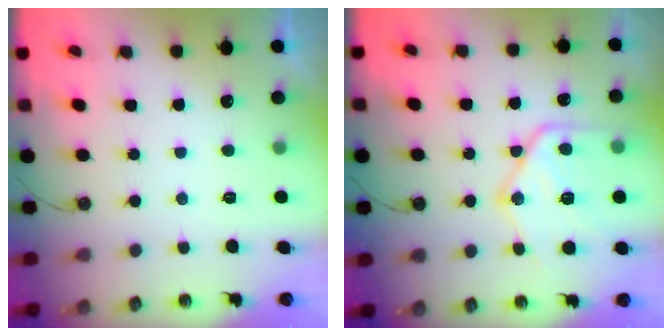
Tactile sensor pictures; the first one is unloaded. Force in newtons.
{"total": 18.8, "press": 18.7, "slide": 1.5}